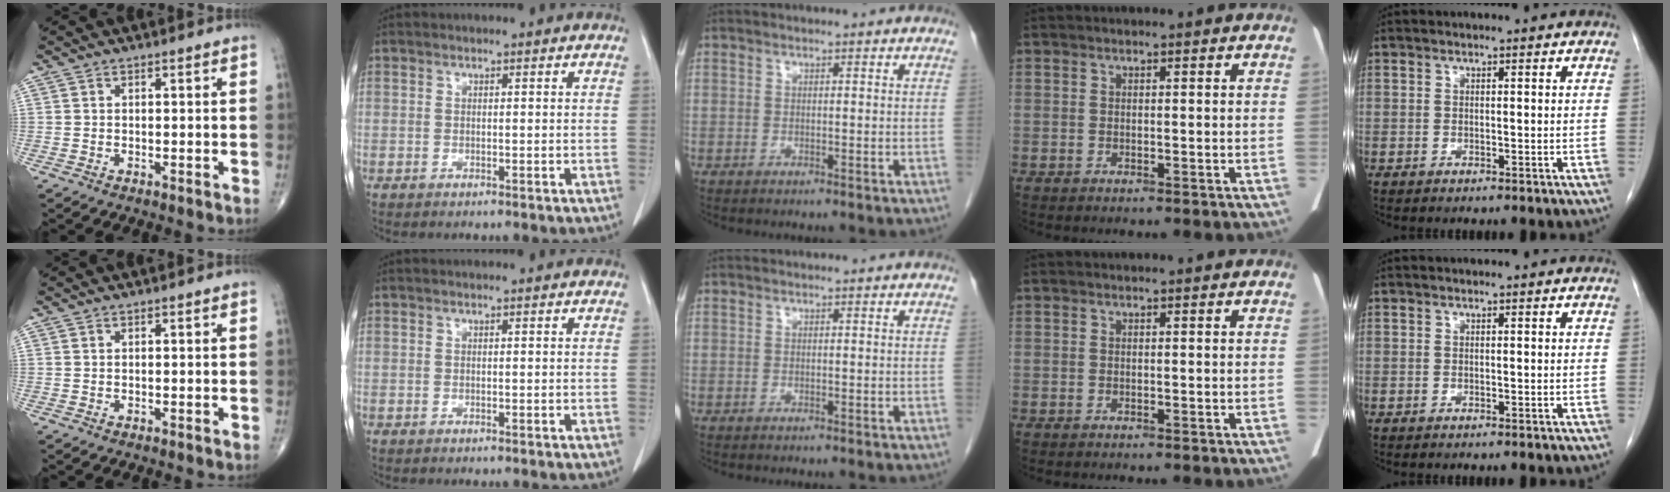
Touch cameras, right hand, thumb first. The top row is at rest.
{}